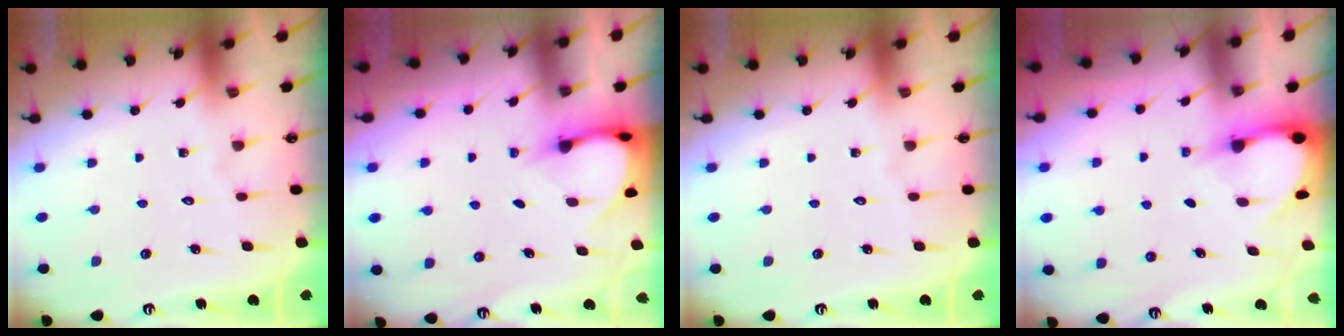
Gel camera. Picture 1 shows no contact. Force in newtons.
{"total": 3.9, "press": 3.9, "slide": 0.3}
{"total": 0.0}
{"total": 2.9, "press": 2.9, "slide": 0.3}